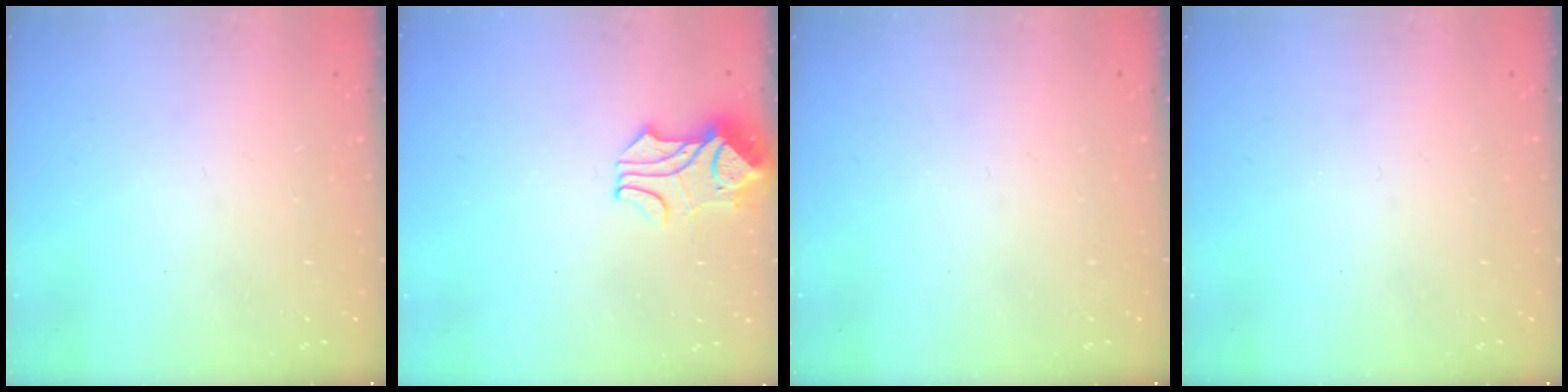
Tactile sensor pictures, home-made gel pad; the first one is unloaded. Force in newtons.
{"total": 1.6, "press": 1.2, "slide": 1.0}
{"total": 0.0}
{"total": 0.0}